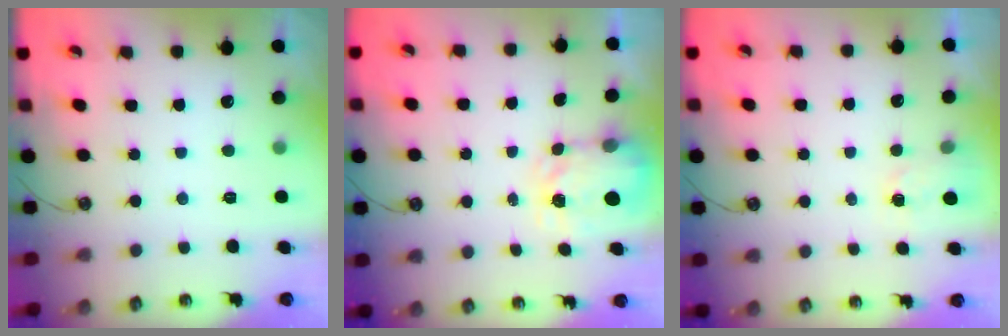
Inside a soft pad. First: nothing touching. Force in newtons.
{"total": 3.8, "press": 3.7, "slide": 0.6}
{"total": 1.1, "press": 1.1, "slide": 0.3}